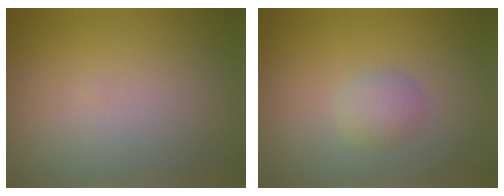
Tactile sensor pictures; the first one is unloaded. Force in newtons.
{"total": 2.0, "press": 2.0, "slide": 0.0}